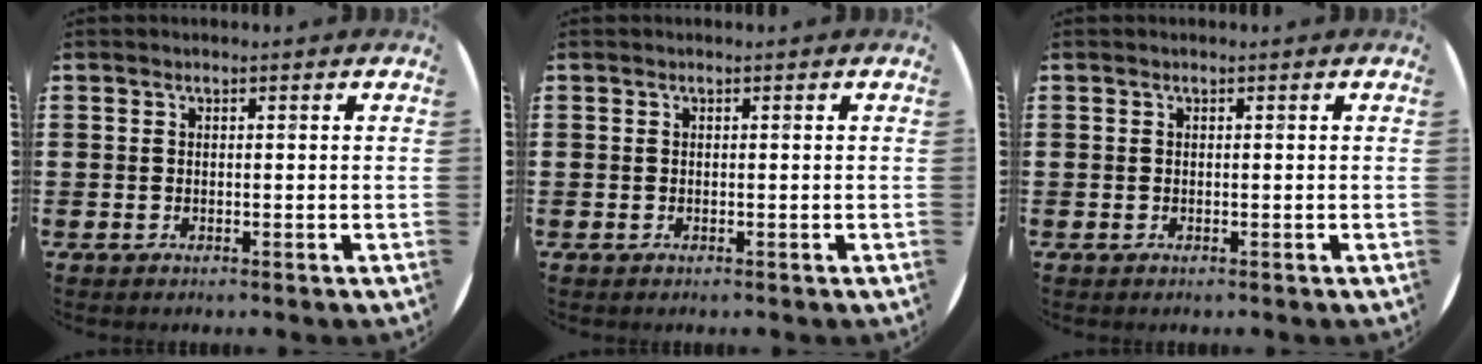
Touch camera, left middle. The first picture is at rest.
{"total": 0.0}
{"total": 0.0}